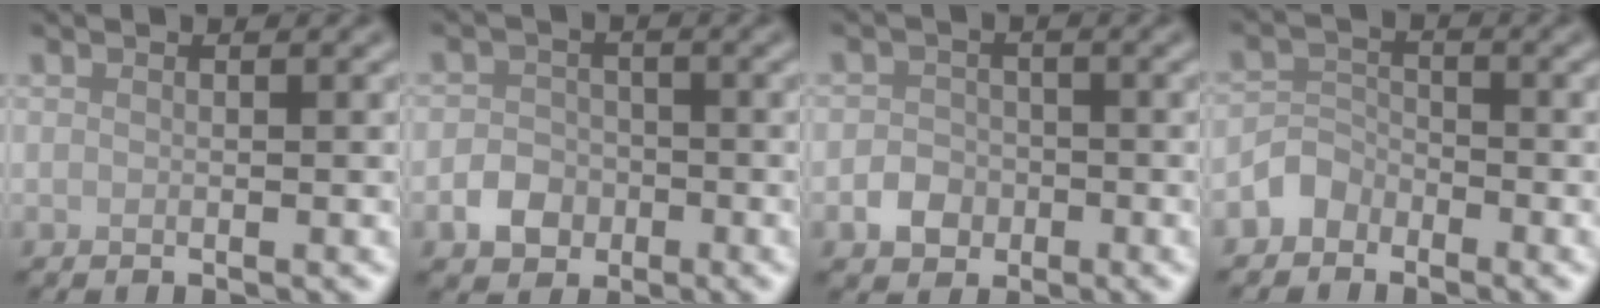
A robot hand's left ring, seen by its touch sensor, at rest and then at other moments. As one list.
[{"total": 2.7, "force": [-1.2, 2.2, 1.0], "torque": [-0.011, 0.004, -0.023]}, {"total": 2.3, "force": [-0.9, 2.0, 0.8], "torque": [-0.007, 0.003, -0.021]}, {"total": 2.2, "force": [-1.7, 1.4, 0.2], "torque": [0.002, 0.013, -0.039]}]